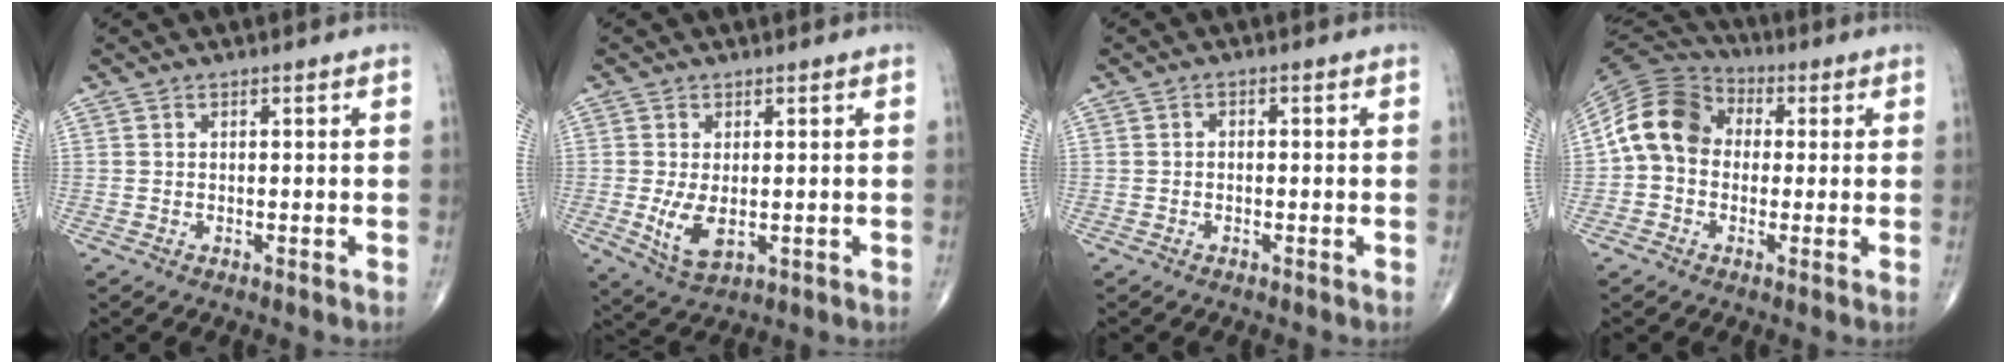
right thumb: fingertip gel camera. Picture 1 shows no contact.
{"total": 5.8, "force": [-0.7, 3.0, 4.9], "torque": [-0.095, -0.015, -0.002]}
{"total": 0.8, "force": [-0.3, 0.5, 0.4], "torque": [-0.002, 0.004, -0.010]}
{"total": 12.3, "force": [0.4, 9.9, 7.4], "torque": [-0.129, 0.035, -0.008]}